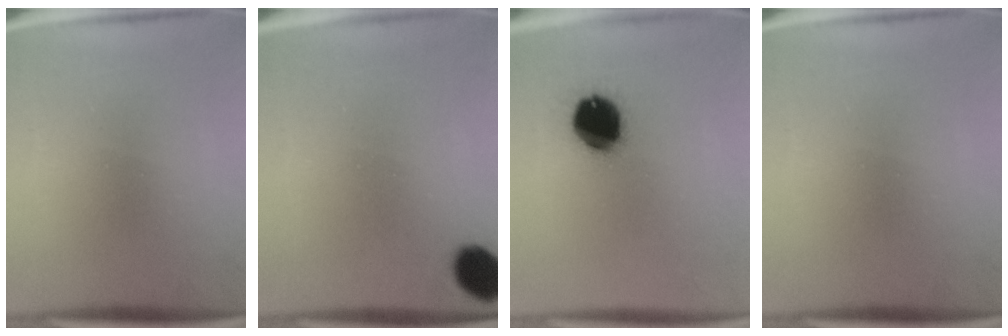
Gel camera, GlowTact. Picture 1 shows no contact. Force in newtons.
{"total": 8.0}
{"total": 14.3}
{"total": 0.0}